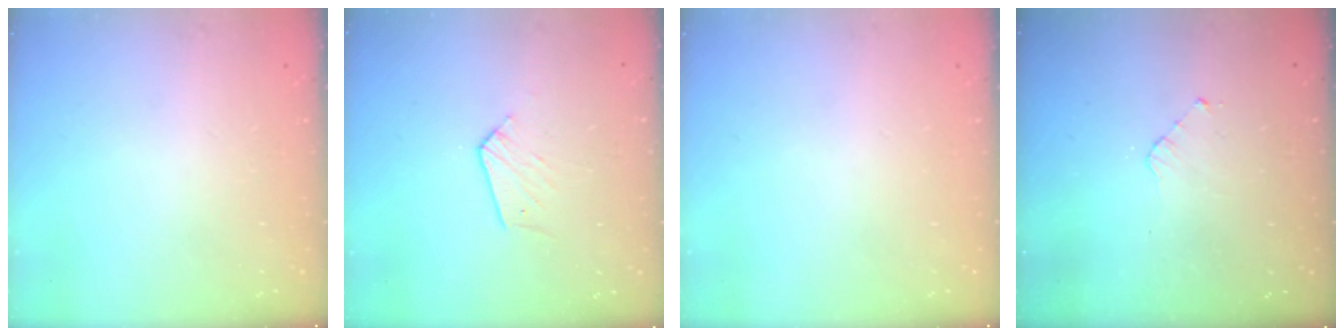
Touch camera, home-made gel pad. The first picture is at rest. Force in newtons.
{"total": 4.7, "press": 4.7, "slide": 0.4}
{"total": 0.0}
{"total": 2.8, "press": 2.8, "slide": 0.2}